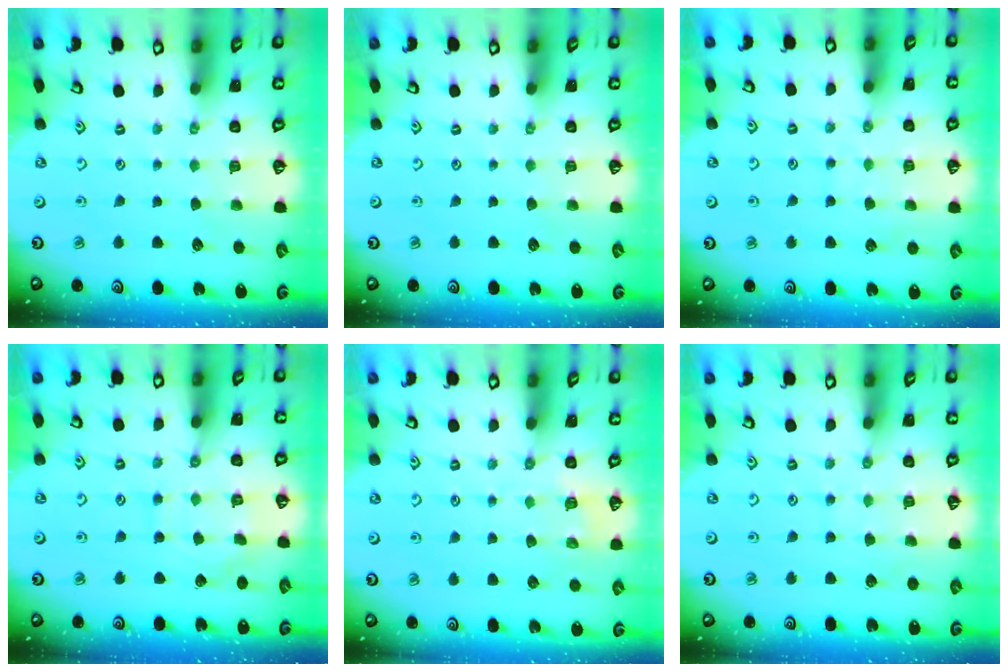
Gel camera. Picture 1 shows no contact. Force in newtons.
{"total": 0.0}
{"total": 6.2, "press": 6.2, "slide": 0.3}
{"total": 9.2, "press": 9.2, "slide": 0.8}
{"total": 4.7, "press": 4.6, "slide": 1.2}
{"total": 5.2, "press": 5.1, "slide": 0.7}